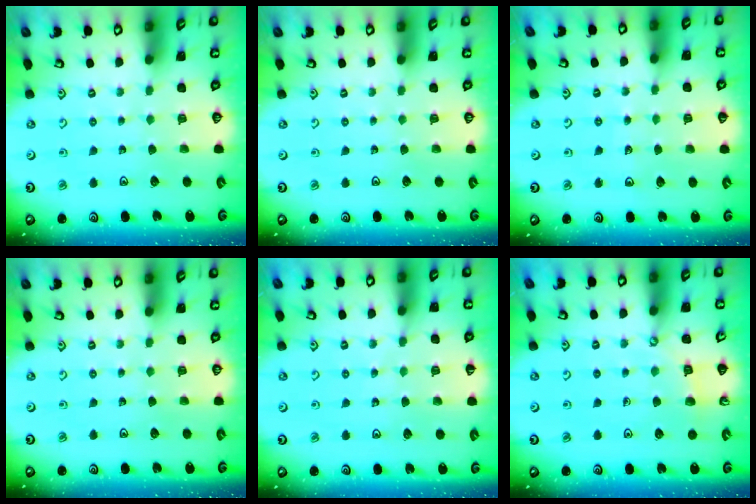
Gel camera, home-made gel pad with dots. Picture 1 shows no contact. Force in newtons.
{"total": 0.0}
{"total": 3.7, "press": 3.5, "slide": 1.2}
{"total": 0.0}
{"total": 5.4, "press": 5.4, "slide": 0.9}
{"total": 3.7, "press": 3.6, "slide": 0.5}